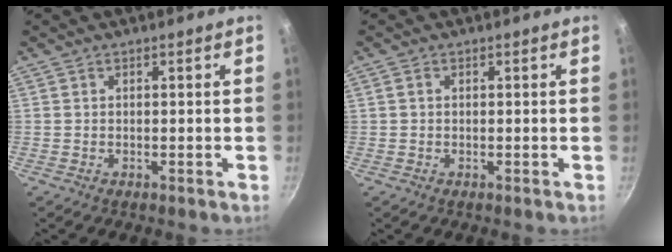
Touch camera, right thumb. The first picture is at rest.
{"total": 0.7, "force": [0.1, 0.6, 0.4], "torque": [-0.008, 0.004, 0.002]}